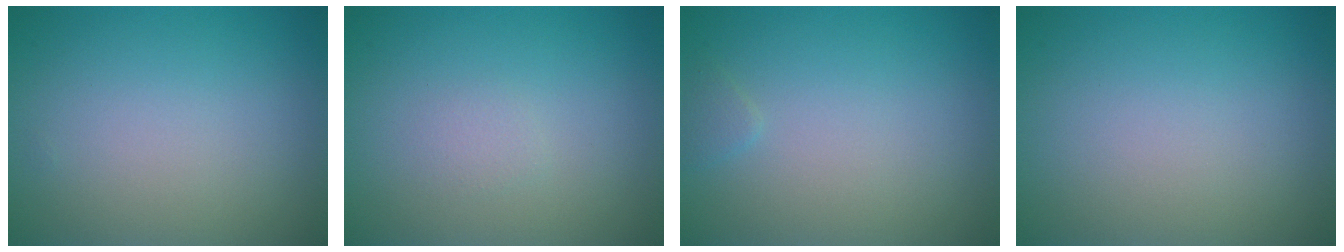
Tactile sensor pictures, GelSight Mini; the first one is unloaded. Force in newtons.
{"total": 0.7, "press": 0.7, "slide": 0.0}
{"total": 0.6, "press": 0.6, "slide": 0.1}
{"total": 0.0}